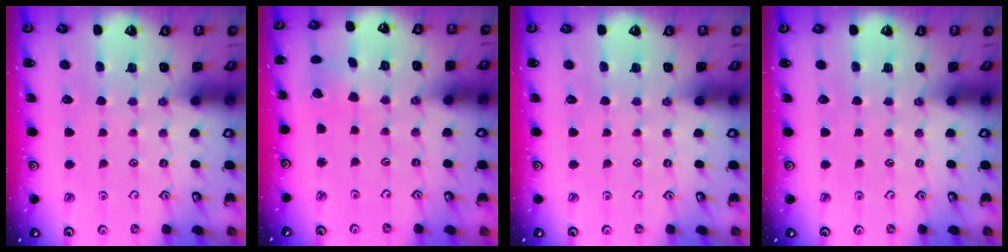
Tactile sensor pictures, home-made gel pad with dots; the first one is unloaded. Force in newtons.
{"total": 2.6, "press": 2.6, "slide": 0.3}
{"total": 0.0}
{"total": 0.0}